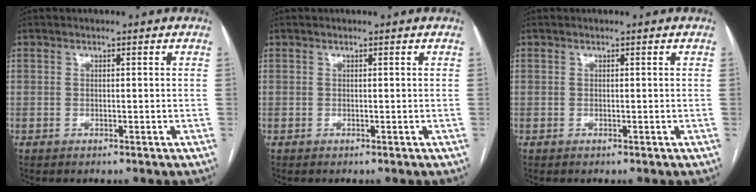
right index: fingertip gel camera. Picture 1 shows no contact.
{"total": 0.0}
{"total": 0.0}